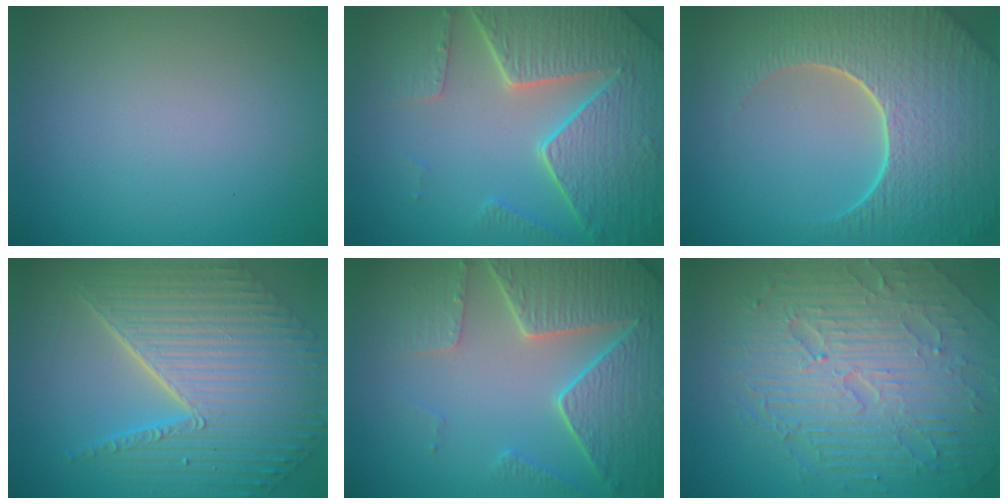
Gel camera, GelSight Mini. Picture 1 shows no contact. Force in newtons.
{"total": 8.3, "press": 6.1, "slide": 5.6}
{"total": 9.4, "press": 6.7, "slide": 6.6}
{"total": 10.1, "press": 7.3, "slide": 6.9}
{"total": 7.2, "press": 5.7, "slide": 4.5}
{"total": 9.8, "press": 6.5, "slide": 7.3}